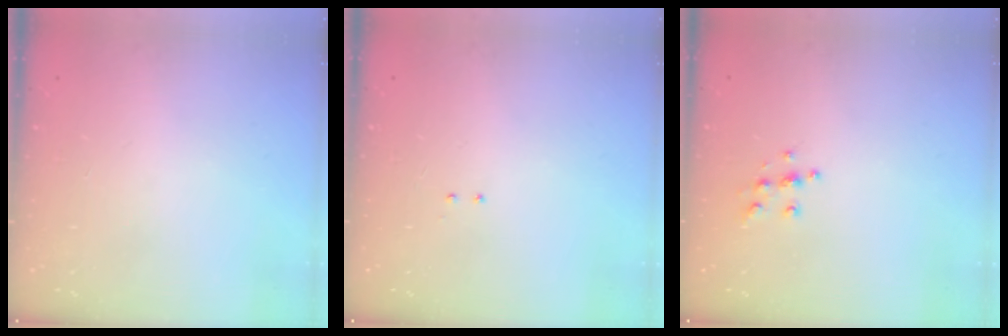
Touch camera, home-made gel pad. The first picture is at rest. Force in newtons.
{"total": 2.0, "press": 2.0, "slide": 0.4}
{"total": 5.9, "press": 5.9, "slide": 0.5}